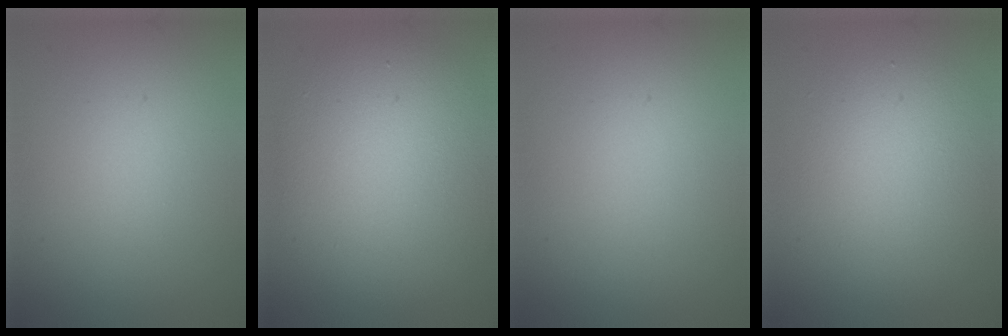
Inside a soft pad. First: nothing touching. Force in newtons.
{"total": 8.9, "press": 8.8, "slide": 0.7}
{"total": 0.0}
{"total": 4.3, "press": 4.3, "slide": 0.2}